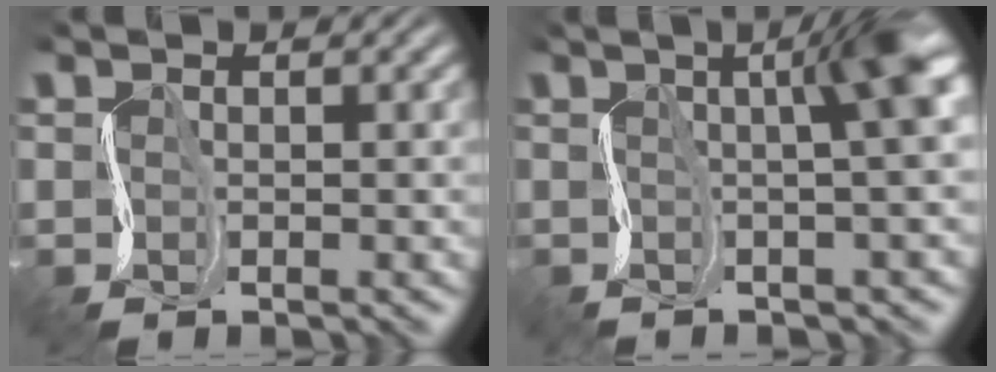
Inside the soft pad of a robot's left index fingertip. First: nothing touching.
{"total": 5.1, "force": [1.1, 0.3, 5.0], "torque": [-0.046, 0.016, 0.014]}